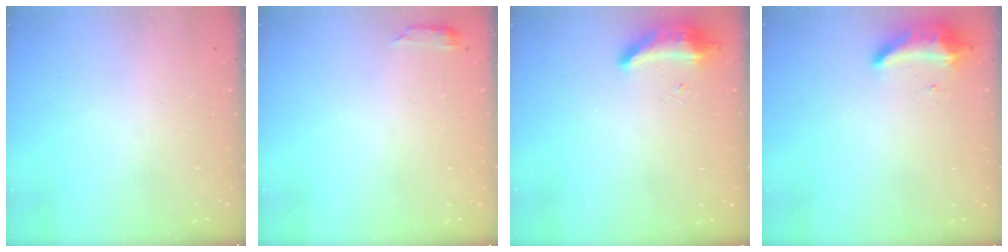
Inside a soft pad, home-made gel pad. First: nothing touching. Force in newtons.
{"total": 2.9, "press": 2.9, "slide": 0.5}
{"total": 8.7, "press": 8.5, "slide": 1.8}
{"total": 8.5, "press": 8.5, "slide": 0.3}